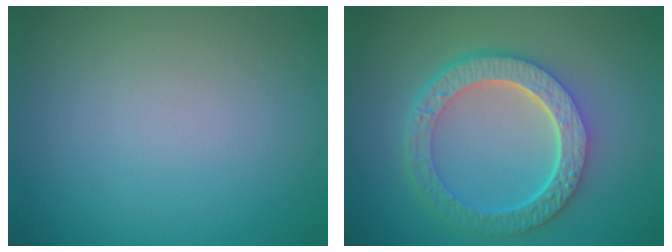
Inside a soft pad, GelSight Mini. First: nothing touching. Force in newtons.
{"total": 6.8, "press": 5.0, "slide": 4.6}